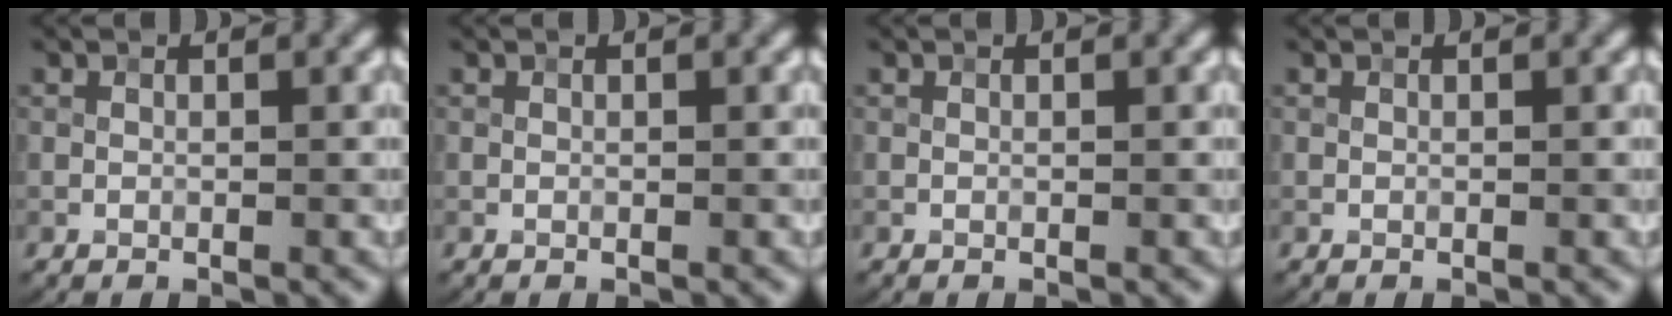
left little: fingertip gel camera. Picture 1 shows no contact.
{"total": 0.0}
{"total": 0.0}
{"total": 0.0}